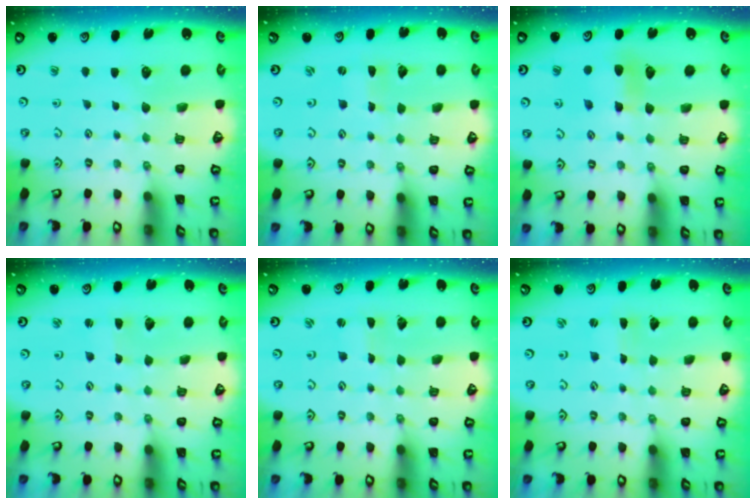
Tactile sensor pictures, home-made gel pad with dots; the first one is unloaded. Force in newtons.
{"total": 0.0}
{"total": 5.8, "press": 5.8, "slide": 0.4}
{"total": 1.6, "press": 1.6, "slide": 0.2}
{"total": 0.0}
{"total": 1.3, "press": 1.2, "slide": 0.2}